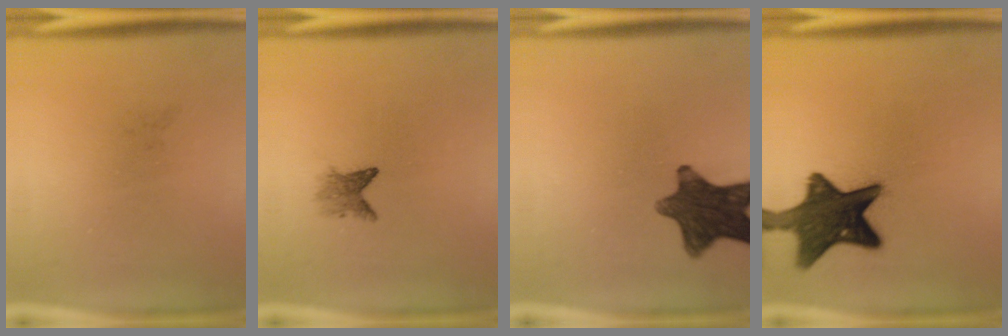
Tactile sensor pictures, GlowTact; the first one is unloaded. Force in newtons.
{"total": 2.2}
{"total": 11.4}
{"total": 14.2}